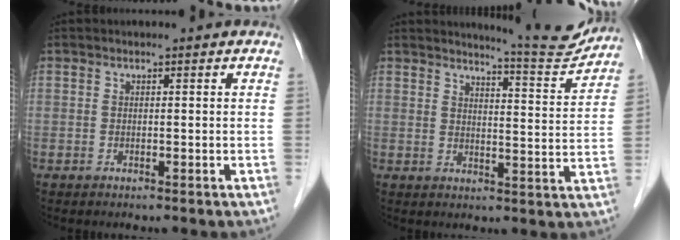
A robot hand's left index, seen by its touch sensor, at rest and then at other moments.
{"total": 8.4, "force": [8.4, -0.5, 1.0], "torque": [-0.023, -0.032, 0.105]}